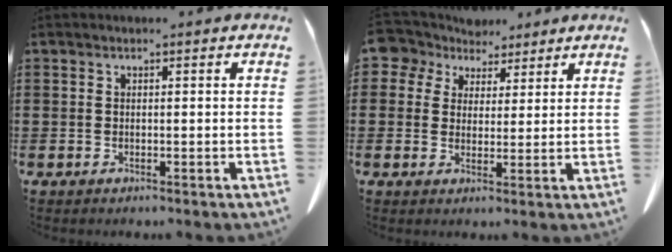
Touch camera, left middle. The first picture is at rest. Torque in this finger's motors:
{"motor_torque": [0.01, 0.00, 0.00, 0.01]}